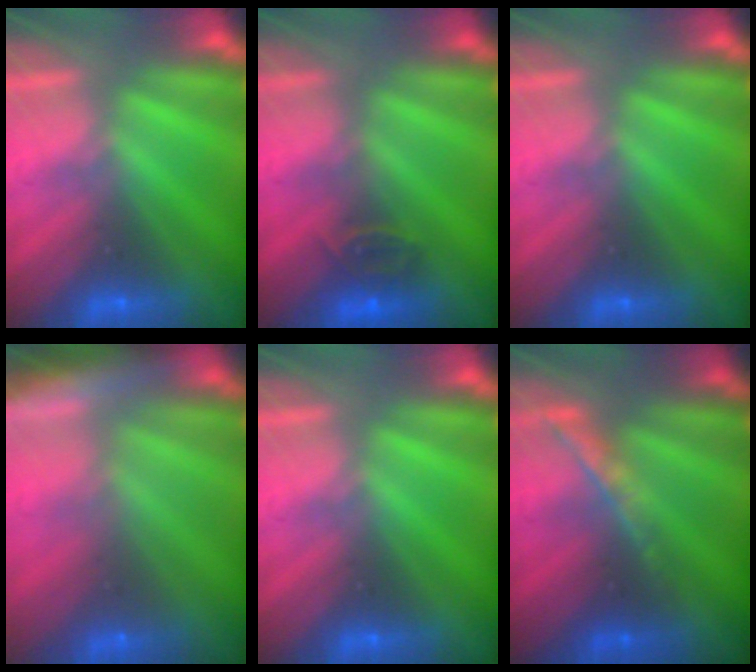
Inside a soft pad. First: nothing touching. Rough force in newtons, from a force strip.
{"total": 2.5}
{"total": 0.0}
{"total": 8.5}
{"total": 0.0}
{"total": 1.7}